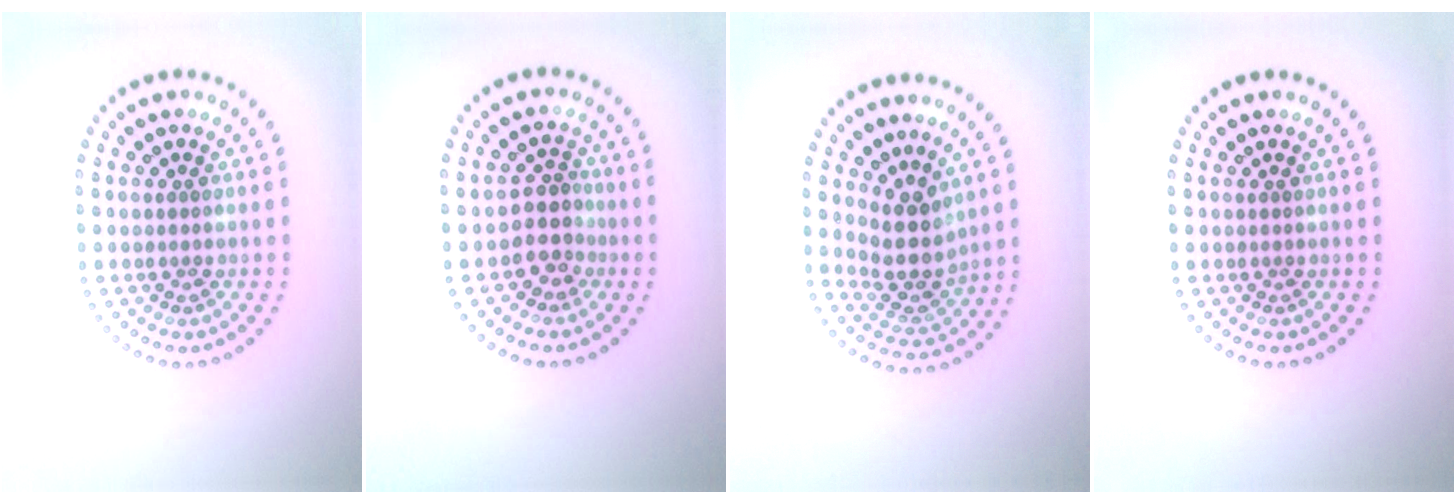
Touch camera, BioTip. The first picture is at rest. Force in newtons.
{"total": 2.6, "press": 2.1, "slide": 1.6}
{"total": 3.7, "press": 2.9, "slide": 2.3}
{"total": 0.0}